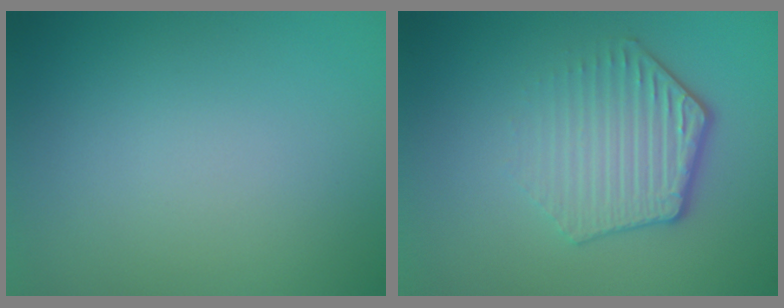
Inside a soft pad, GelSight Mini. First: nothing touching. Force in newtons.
{"total": 4.1, "press": 3.2, "slide": 2.6}